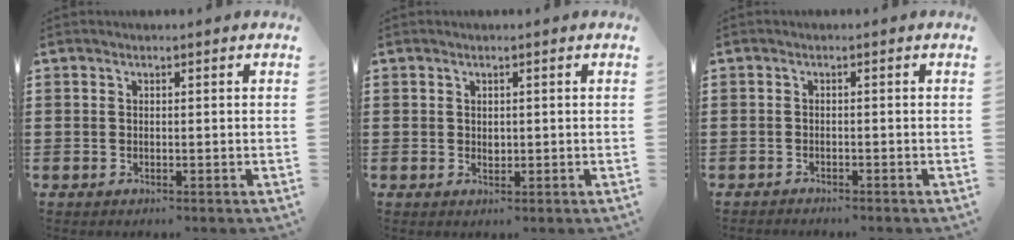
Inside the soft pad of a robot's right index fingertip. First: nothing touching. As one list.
[{"total": 1.0, "force": [0.2, 0.7, 0.6], "torque": [-0.013, 0.004, 0.004]}, {"total": 1.0, "force": [-1.0, 0.0, 0.0], "torque": [-0.002, 0.002, -0.021]}]